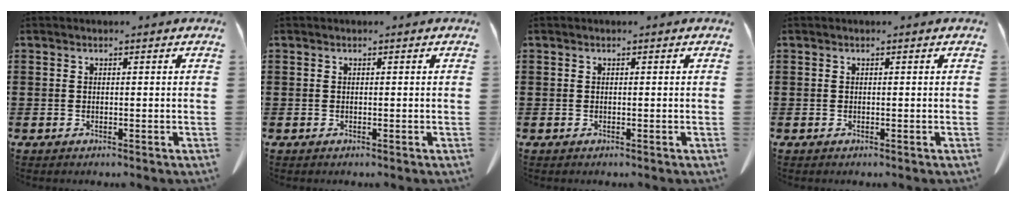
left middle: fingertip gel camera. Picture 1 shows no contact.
{"total": 0.0}
{"total": 0.0}
{"total": 0.0}